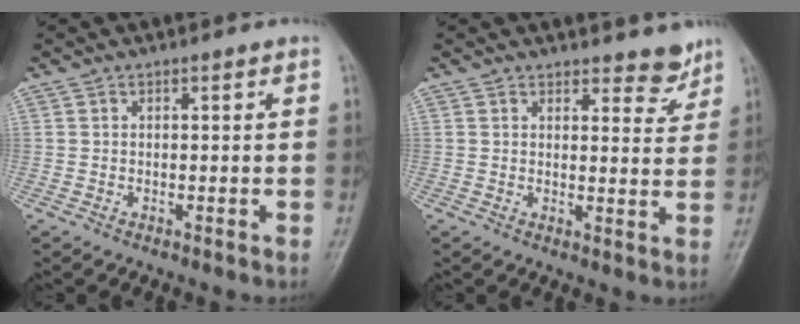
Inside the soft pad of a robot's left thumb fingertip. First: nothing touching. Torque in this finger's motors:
{"motor_torque": [0.65, 0.11, 0.26, -0.50, 0.08]}